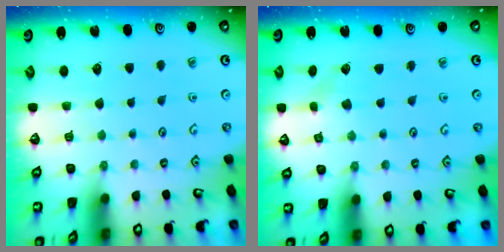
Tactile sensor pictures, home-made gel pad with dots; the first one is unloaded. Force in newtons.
{"total": 1.4, "press": 1.4, "slide": 0.1}